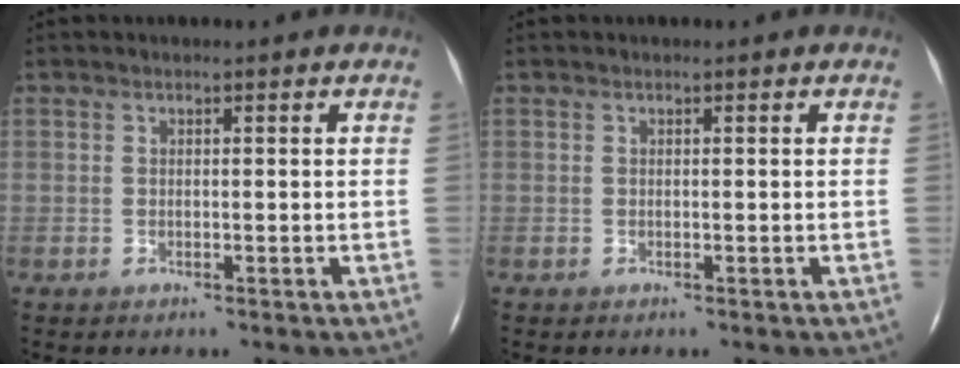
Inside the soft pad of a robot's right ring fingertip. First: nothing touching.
{"total": 0.0}